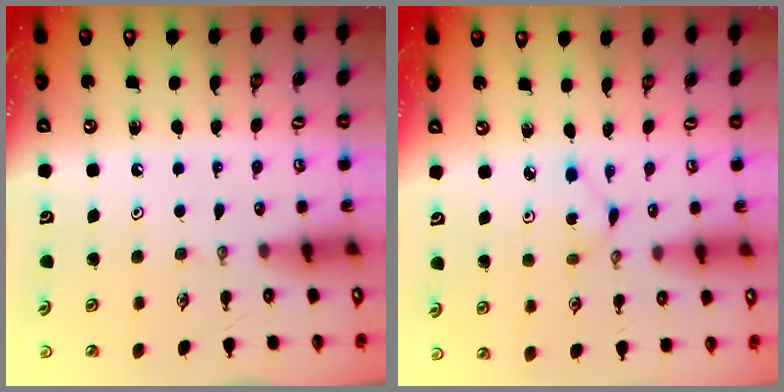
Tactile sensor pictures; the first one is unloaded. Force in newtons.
{"total": 2.0, "press": 2.0, "slide": 0.2}